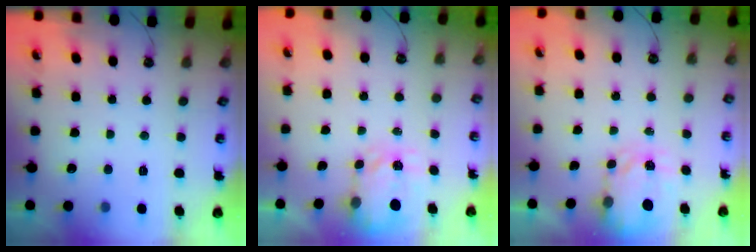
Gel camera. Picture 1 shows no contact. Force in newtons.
{"total": 3.7, "press": 3.7, "slide": 0.5}
{"total": 3.4, "press": 3.3, "slide": 0.4}